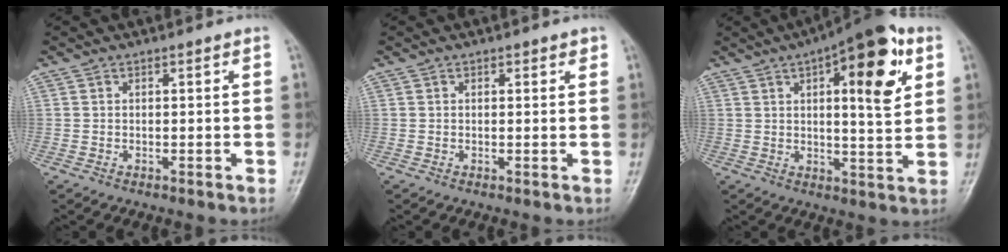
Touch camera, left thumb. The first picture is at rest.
{"total": 1.0, "force": [0.6, 0.6, 0.5], "torque": [0.006, -0.003, 0.004]}
{"total": 16.6, "force": [6.4, 5.7, 14.3], "torque": [-0.165, -0.010, 0.082]}